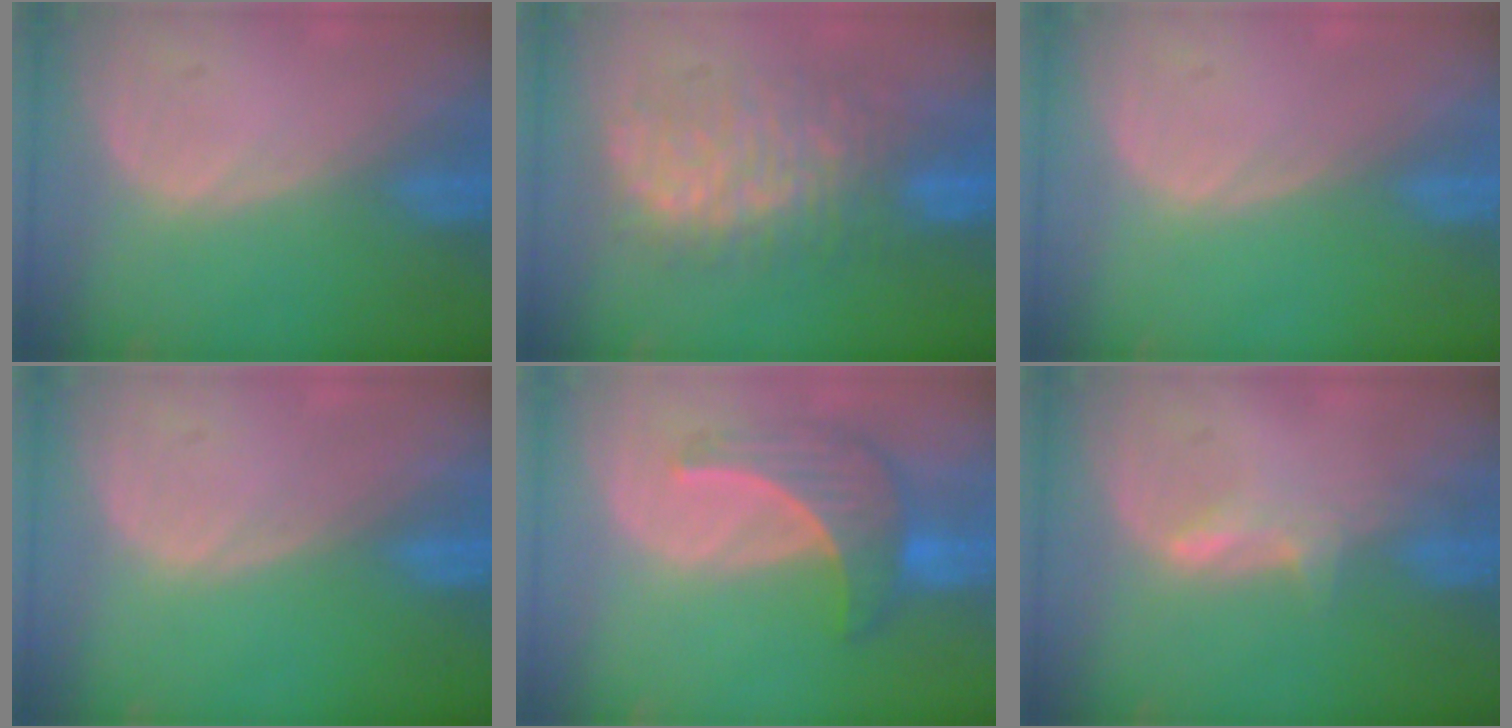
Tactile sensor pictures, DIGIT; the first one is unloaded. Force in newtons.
{"total": 10.1, "press": 10.0, "slide": 1.1}
{"total": 0.0}
{"total": 0.0}
{"total": 7.0, "press": 6.9, "slide": 1.4}
{"total": 2.3, "press": 2.3, "slide": 0.4}